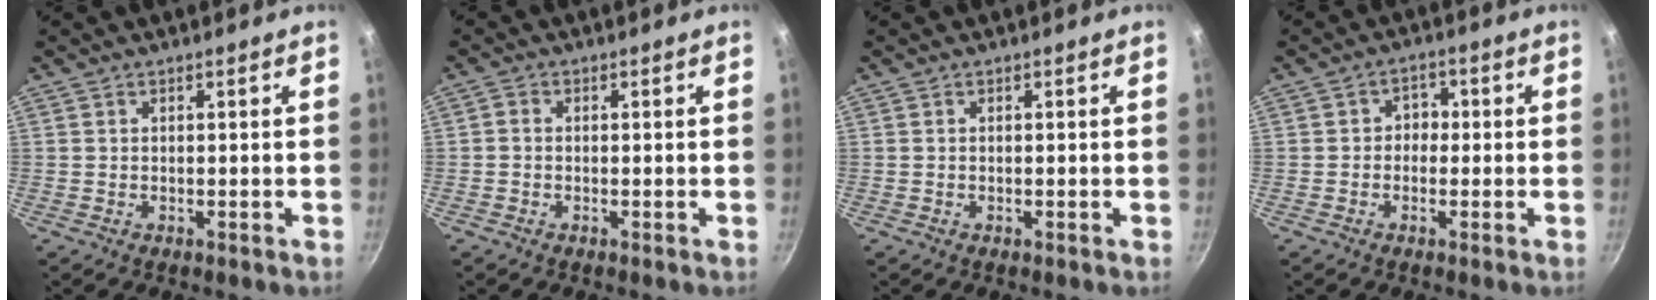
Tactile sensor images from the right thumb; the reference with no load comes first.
{"total": 1.2, "force": [-0.4, 0.9, 0.6], "torque": [-0.012, 0.006, -0.011]}
{"total": 0.0}
{"total": 3.1, "force": [-0.5, 2.8, 1.4], "torque": [0.008, 0.011, -0.016]}